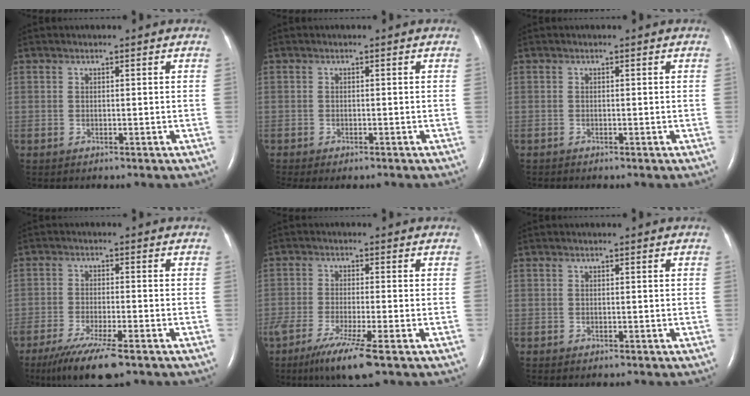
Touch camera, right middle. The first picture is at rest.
{"total": 3.1, "force": [-2.5, 1.0, 1.6], "torque": [-0.017, -0.008, -0.032]}
{"total": 0.0}
{"total": 9.8, "force": [-6.9, 1.2, 6.9], "torque": [-0.119, -0.024, -0.111]}
{"total": 8.6, "force": [-5.4, 0.0, 6.7], "torque": [-0.122, -0.025, -0.090]}
{"total": 0.5, "force": [-0.4, 0.2, 0.2], "torque": [-0.007, -0.001, -0.005]}